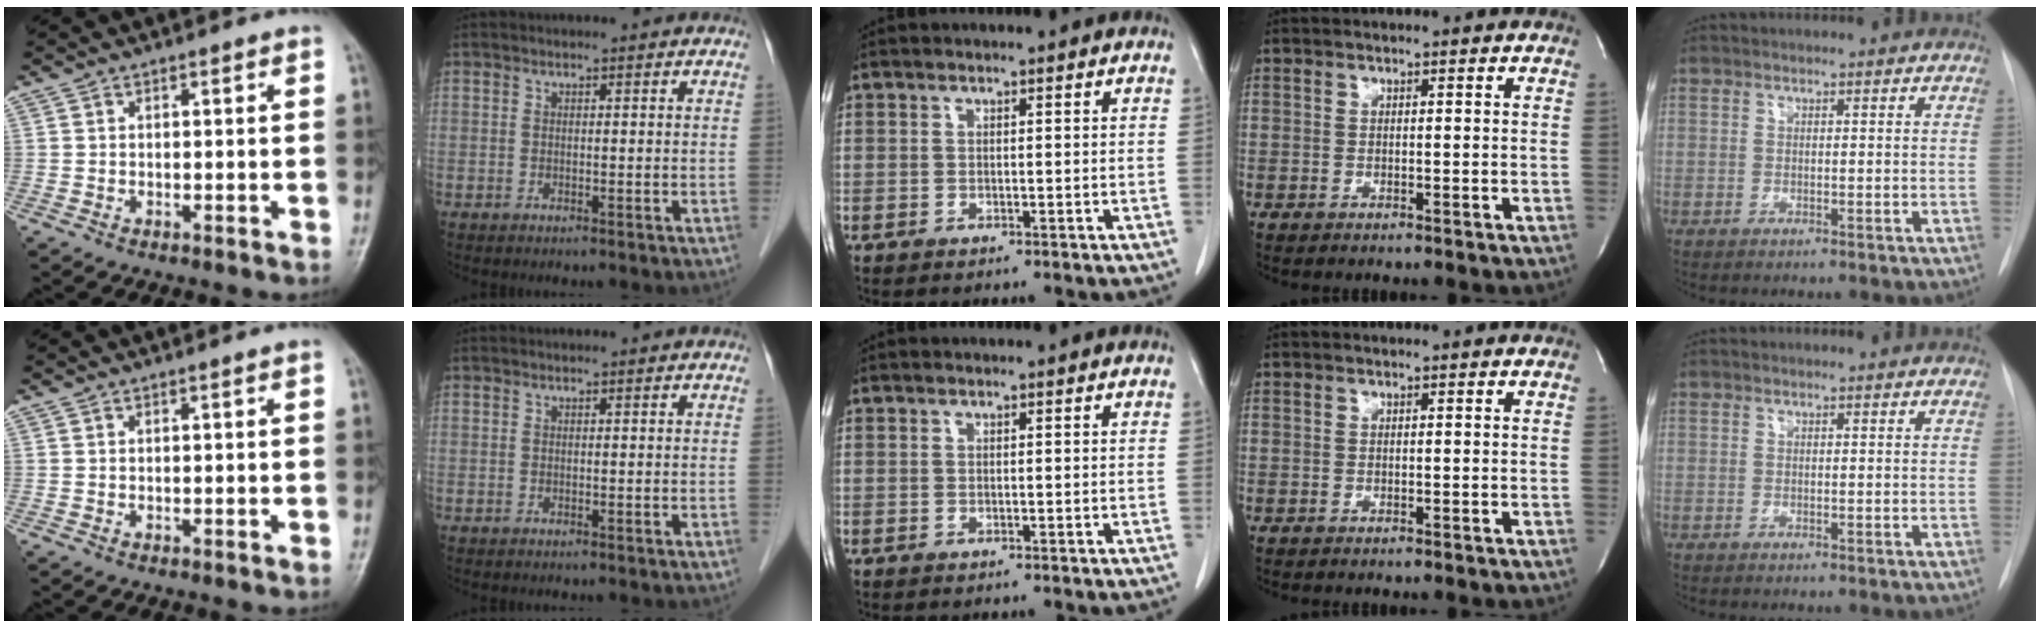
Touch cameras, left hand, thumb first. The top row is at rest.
{}